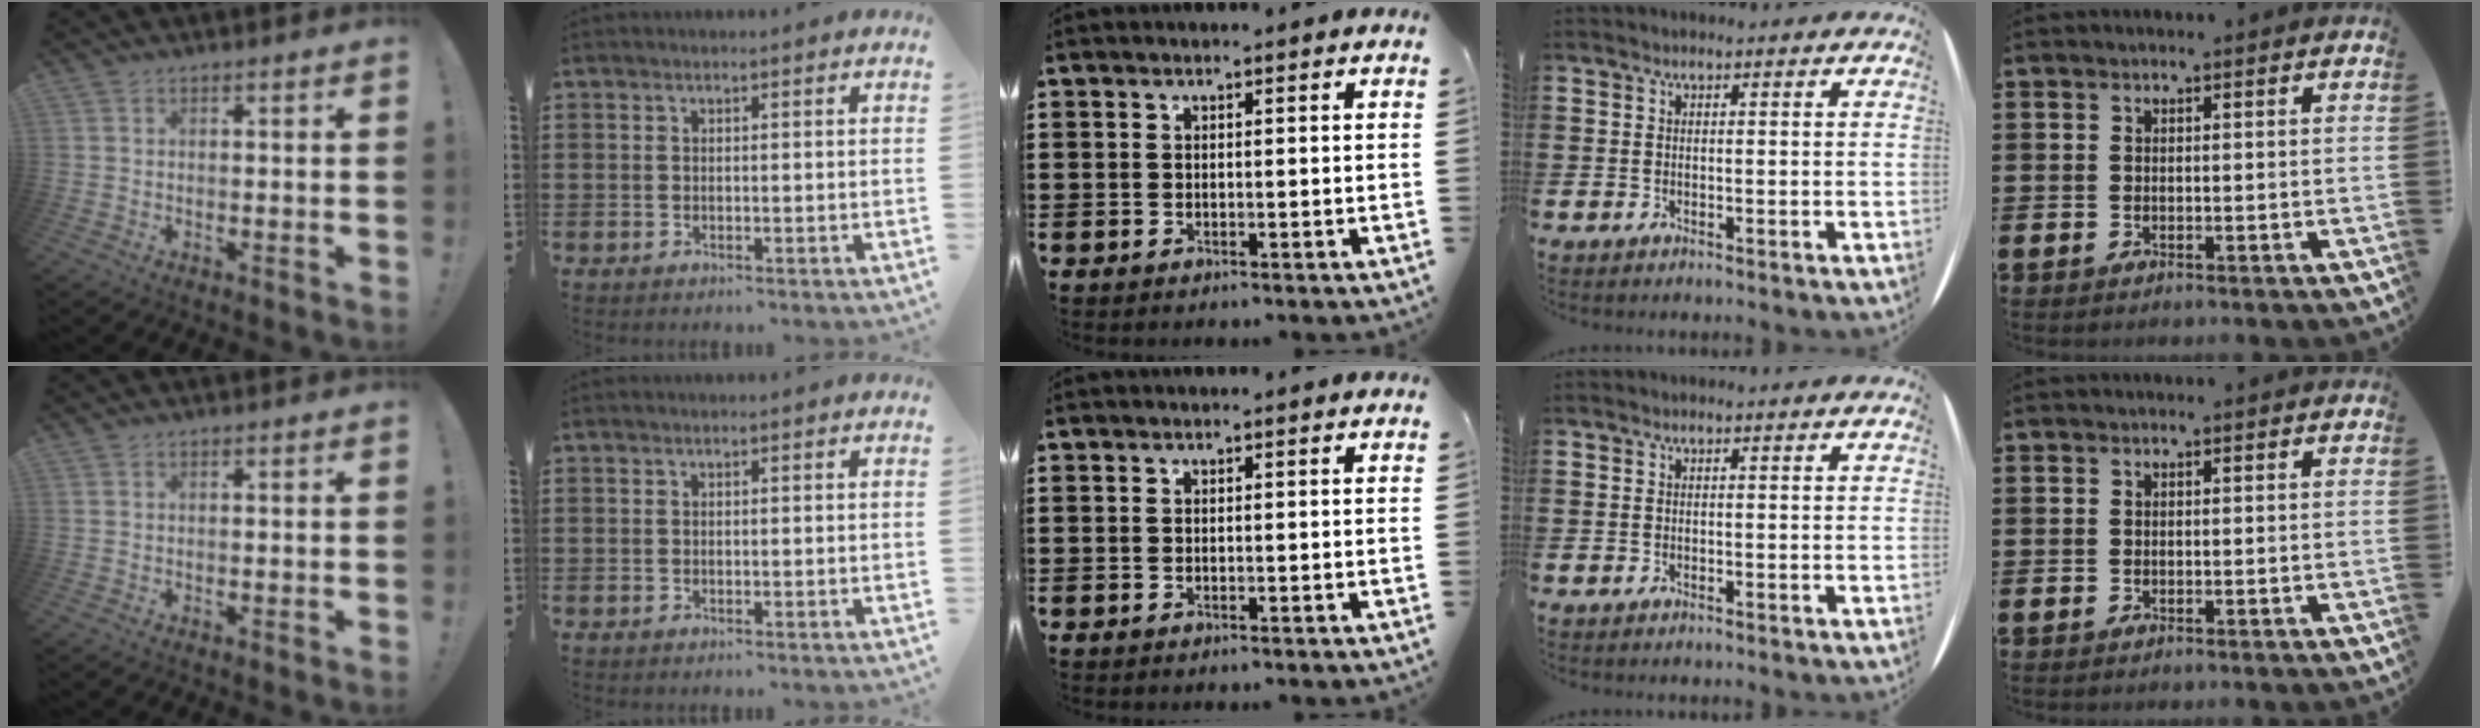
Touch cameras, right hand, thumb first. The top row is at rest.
{}